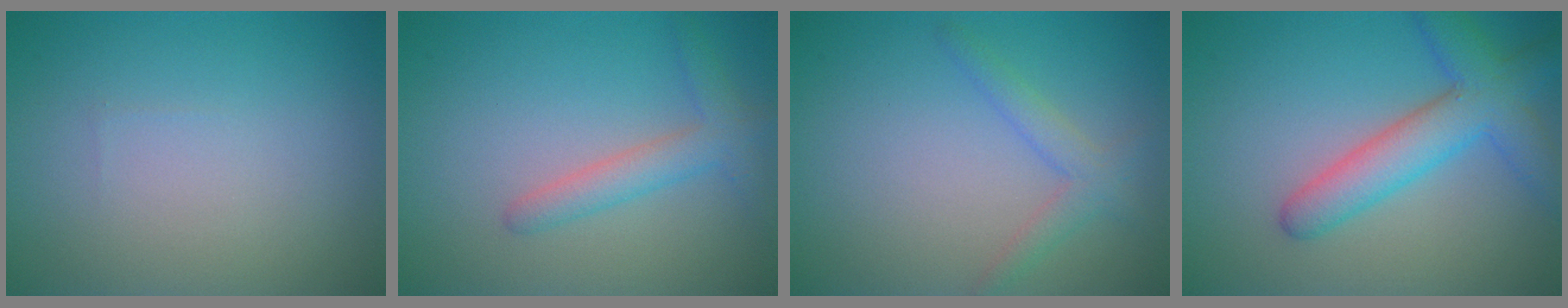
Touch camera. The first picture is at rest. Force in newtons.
{"total": 2.1, "press": 2.1, "slide": 0.2}
{"total": 2.1, "press": 2.1, "slide": 0.1}
{"total": 5.5, "press": 5.5, "slide": 0.3}